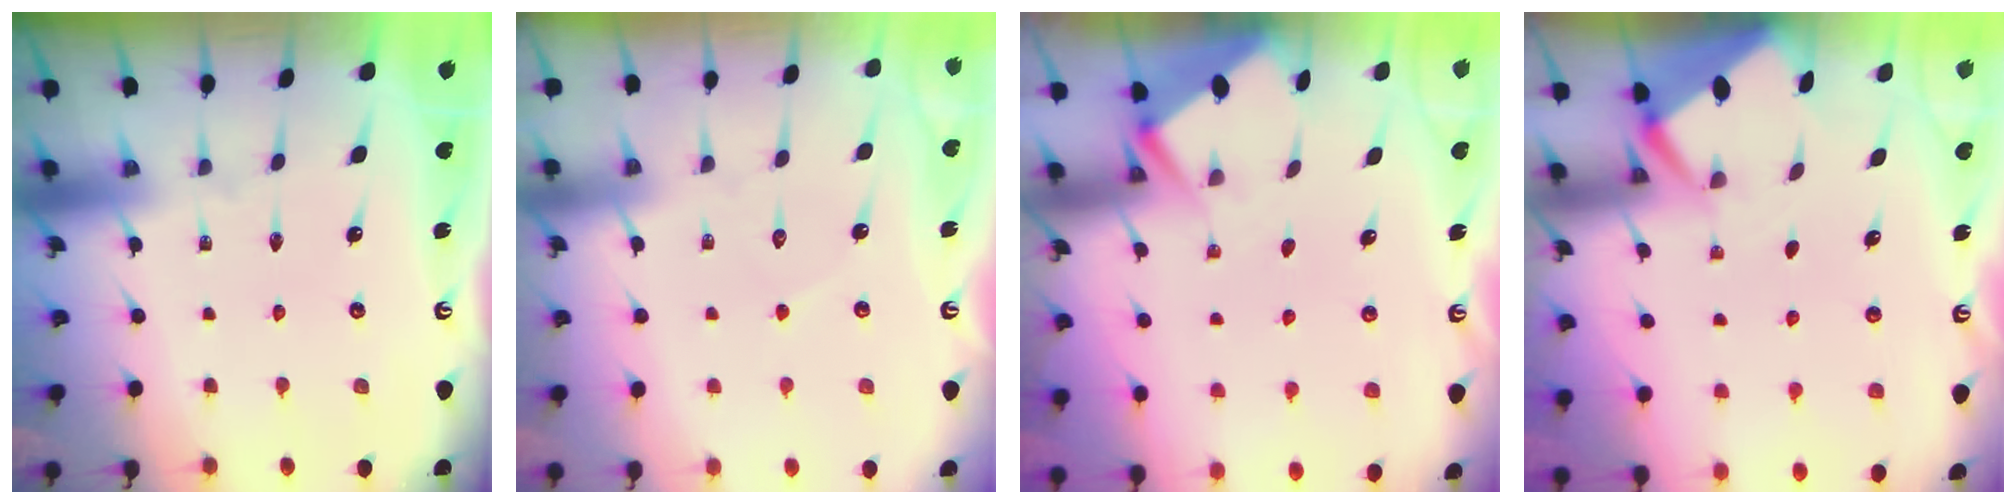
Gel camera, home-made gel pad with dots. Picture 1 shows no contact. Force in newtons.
{"total": 3.6, "press": 3.6, "slide": 0.3}
{"total": 2.9, "press": 2.9, "slide": 0.3}
{"total": 2.7, "press": 2.6, "slide": 0.3}